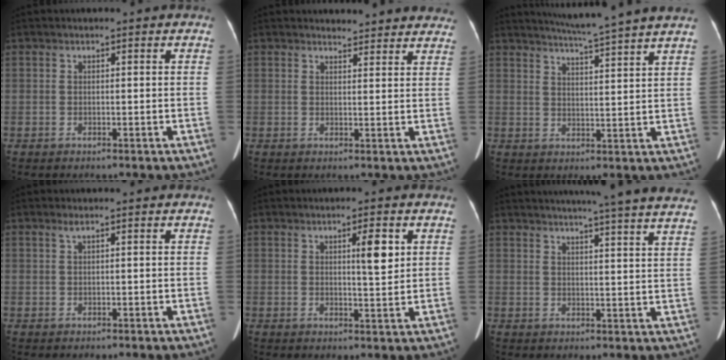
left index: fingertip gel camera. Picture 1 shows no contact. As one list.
[{"total": 8.3, "force": [8.0, 1.9, 1.1], "torque": [0.011, 0.000, 0.068]}, {"total": 12.1, "force": [10.8, -1.8, 5.3], "torque": [-0.091, -0.007, 0.141]}, {"total": 0.7, "force": [0.4, -0.1, 0.6], "torque": [-0.017, 0.011, 0.011]}, {"total": 4.0, "force": [1.4, 0.6, 3.7], "torque": [-0.051, -0.004, 0.019]}, {"total": 22.3, "force": [20.0, -0.6, 9.9], "torque": [-0.146, -0.027, 0.236]}]